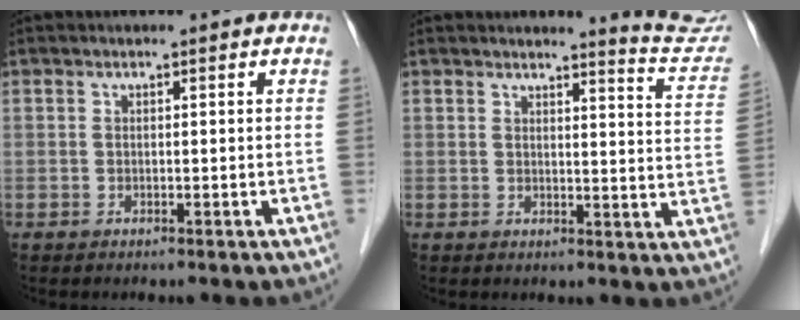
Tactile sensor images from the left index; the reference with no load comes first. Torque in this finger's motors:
{"motor_torque": [0.56, -0.94, 0.19, 0.03]}